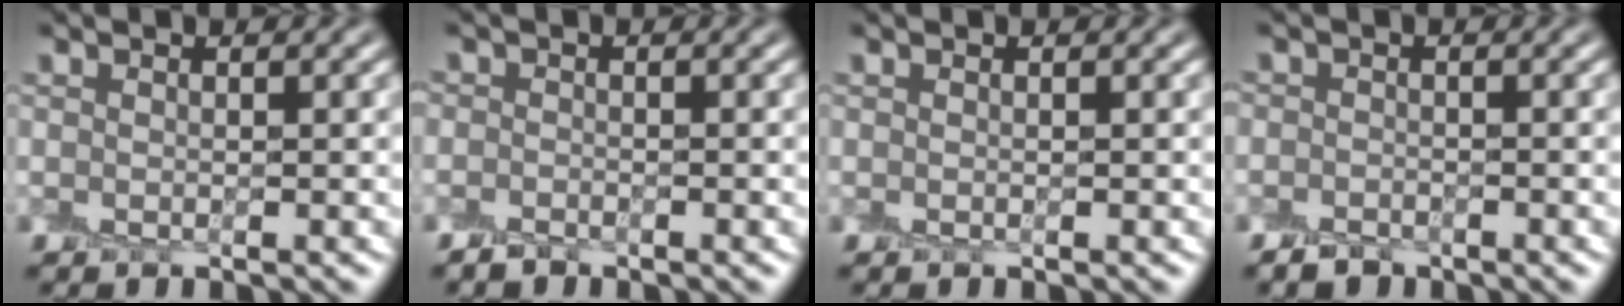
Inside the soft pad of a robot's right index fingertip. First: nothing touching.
{"total": 0.8, "force": [-0.5, 0.3, -0.5], "torque": [0.014, 0.004, -0.014]}
{"total": 0.0}
{"total": 1.2, "force": [-0.9, 0.7, -0.3], "torque": [0.013, 0.003, -0.021]}